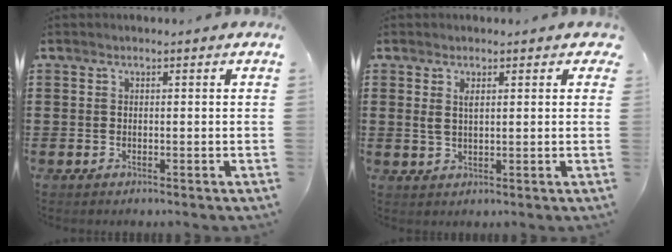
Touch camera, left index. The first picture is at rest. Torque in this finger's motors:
{"motor_torque": [0.67, 0.66, 0.27, 0.03]}